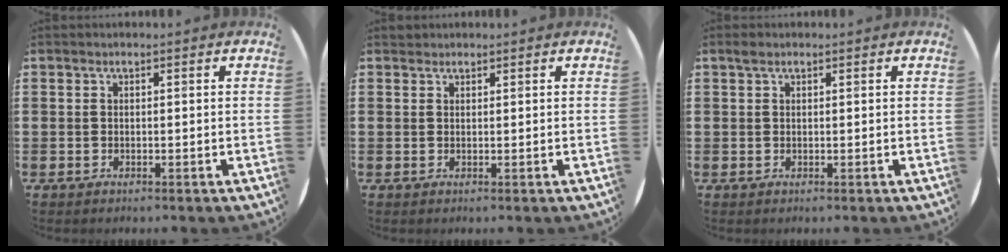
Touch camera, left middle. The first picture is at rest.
{"total": 0.6, "force": [0.6, 0.2, -0.1], "torque": [0.002, 0.004, 0.012]}
{"total": 0.7, "force": [0.5, 0.4, 0.3], "torque": [0.001, 0.000, 0.008]}